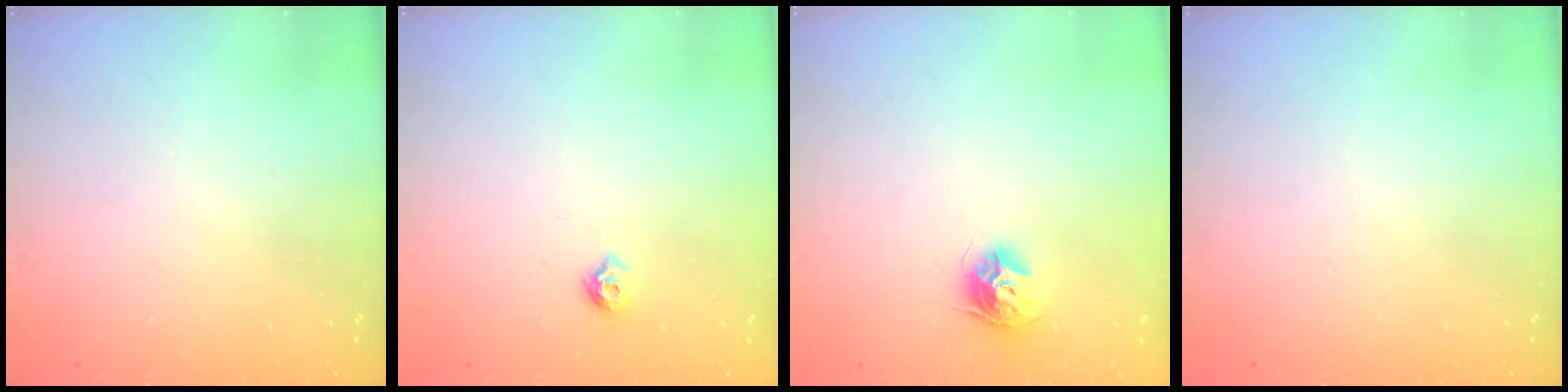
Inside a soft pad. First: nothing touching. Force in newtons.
{"total": 5.1, "press": 5.0, "slide": 0.9}
{"total": 9.5, "press": 9.5, "slide": 0.3}
{"total": 0.0}